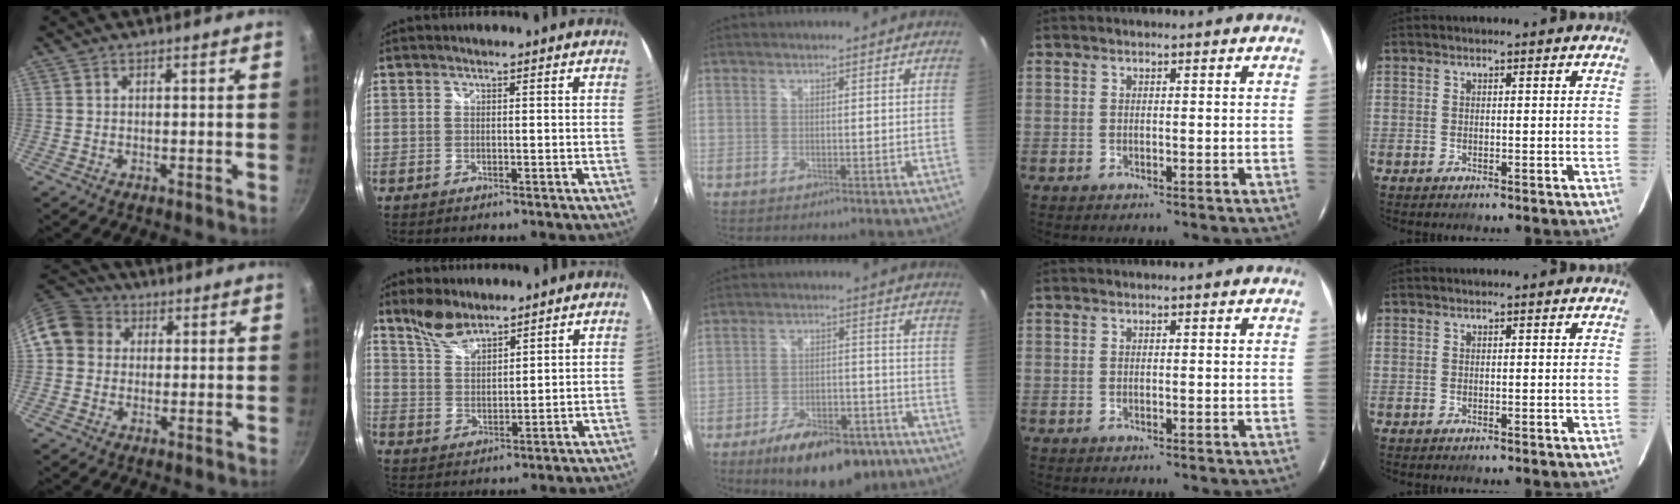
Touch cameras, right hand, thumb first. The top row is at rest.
{"thumb": {"total": 9.4, "force": [1.8, 8.3, 4.1], "torque": [-0.050, 0.021, 0.015]}, "index": {"total": 6.9, "force": [5.7, 2.5, 3.1], "torque": [-0.057, 0.007, 0.114]}, "middle": {"total": 17.3, "force": [-11.9, 8.0, 9.6], "torque": [-0.163, 0.002, -0.157]}}